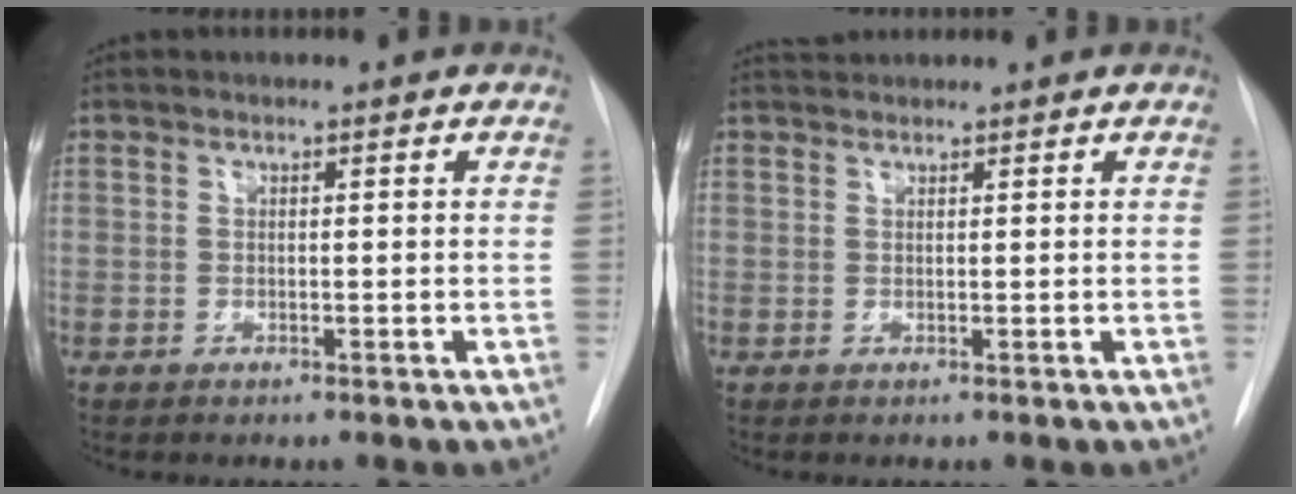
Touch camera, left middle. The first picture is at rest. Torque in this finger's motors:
{"motor_torque": [0.27, -0.13, -0.04, 0.02]}